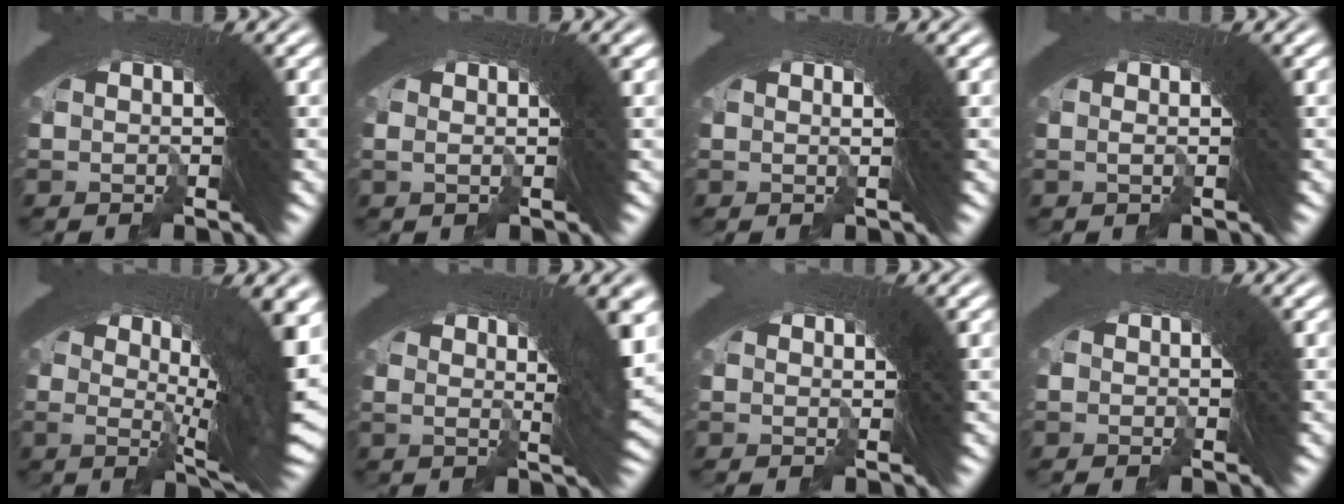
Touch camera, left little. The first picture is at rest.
{"total": 2.4, "force": [0.8, 1.6, 1.7], "torque": [-0.029, 0.015, 0.004]}
{"total": 1.9, "force": [0.6, 1.0, 1.5], "torque": [-0.030, 0.007, 0.004]}
{"total": 1.9, "force": [0.6, 1.2, 1.3], "torque": [-0.020, 0.013, 0.002]}
{"total": 11.7, "force": [0.7, 5.0, 10.5], "torque": [-0.132, 0.019, 0.005]}
{"total": 8.0, "force": [2.3, 4.1, 6.5], "torque": [-0.091, 0.021, 0.019]}
{"total": 1.2, "force": [-1.1, 0.4, 0.0], "torque": [-0.014, -0.019, -0.013]}
{"total": 1.1, "force": [-0.7, -0.2, -0.8], "torque": [0.008, -0.007, -0.008]}